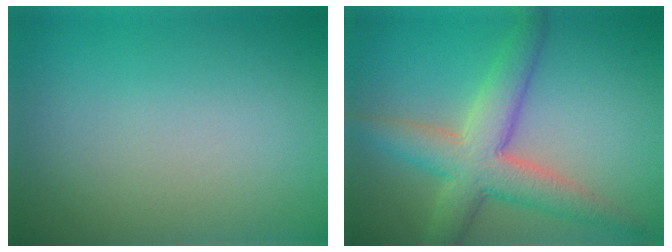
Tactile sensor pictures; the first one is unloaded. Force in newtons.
{"total": 6.3, "press": 6.3, "slide": 0.4}